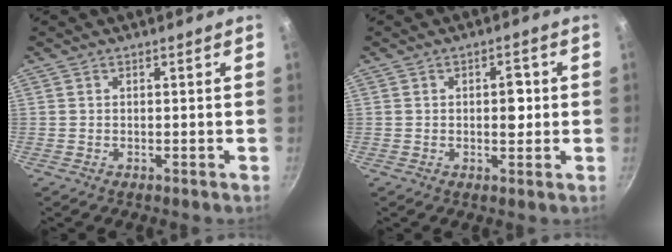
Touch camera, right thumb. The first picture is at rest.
{"total": 3.7, "force": [0.2, 2.1, 3.1], "torque": [-0.026, 0.004, 0.002]}